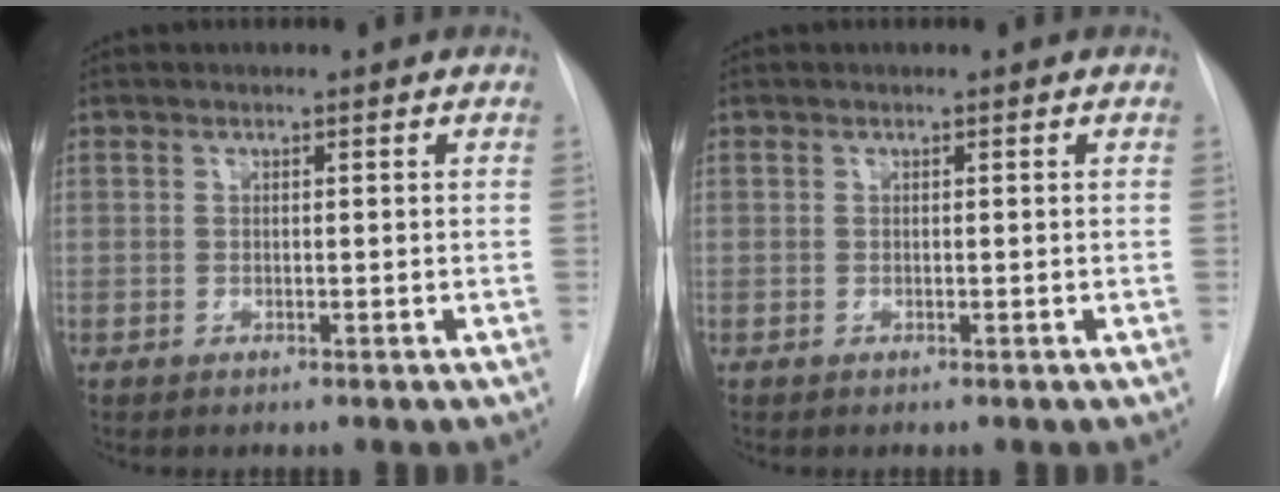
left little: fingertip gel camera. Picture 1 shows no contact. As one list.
[{"total": 0.0}]